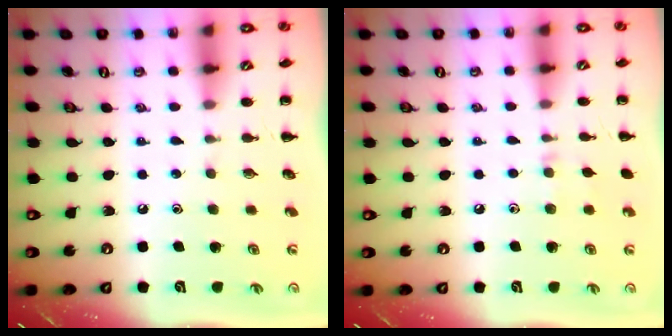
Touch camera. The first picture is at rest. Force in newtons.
{"total": 4.8, "press": 4.5, "slide": 1.5}